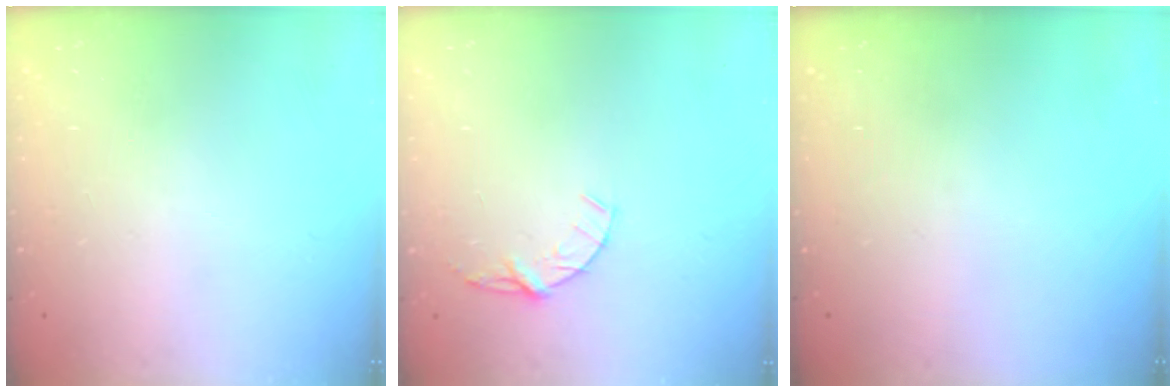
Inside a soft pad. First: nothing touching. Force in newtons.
{"total": 4.5, "press": 4.5, "slide": 0.5}
{"total": 0.0}